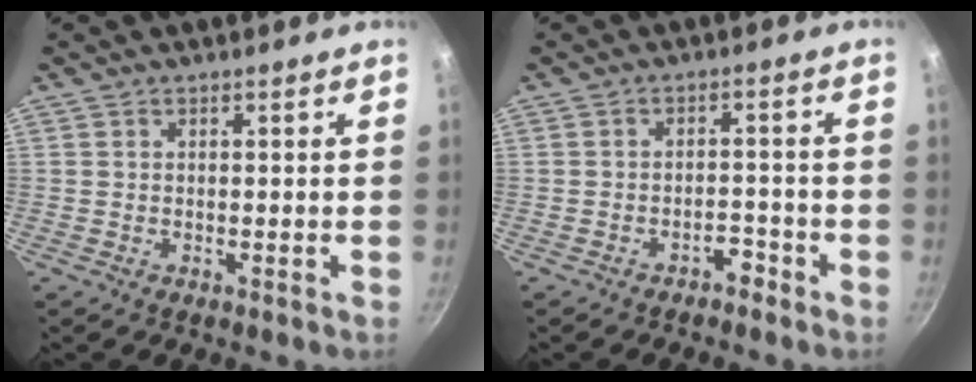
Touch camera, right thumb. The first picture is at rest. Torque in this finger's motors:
{"motor_torque": [0.26, -0.02, 0.40, -0.74, -0.01]}